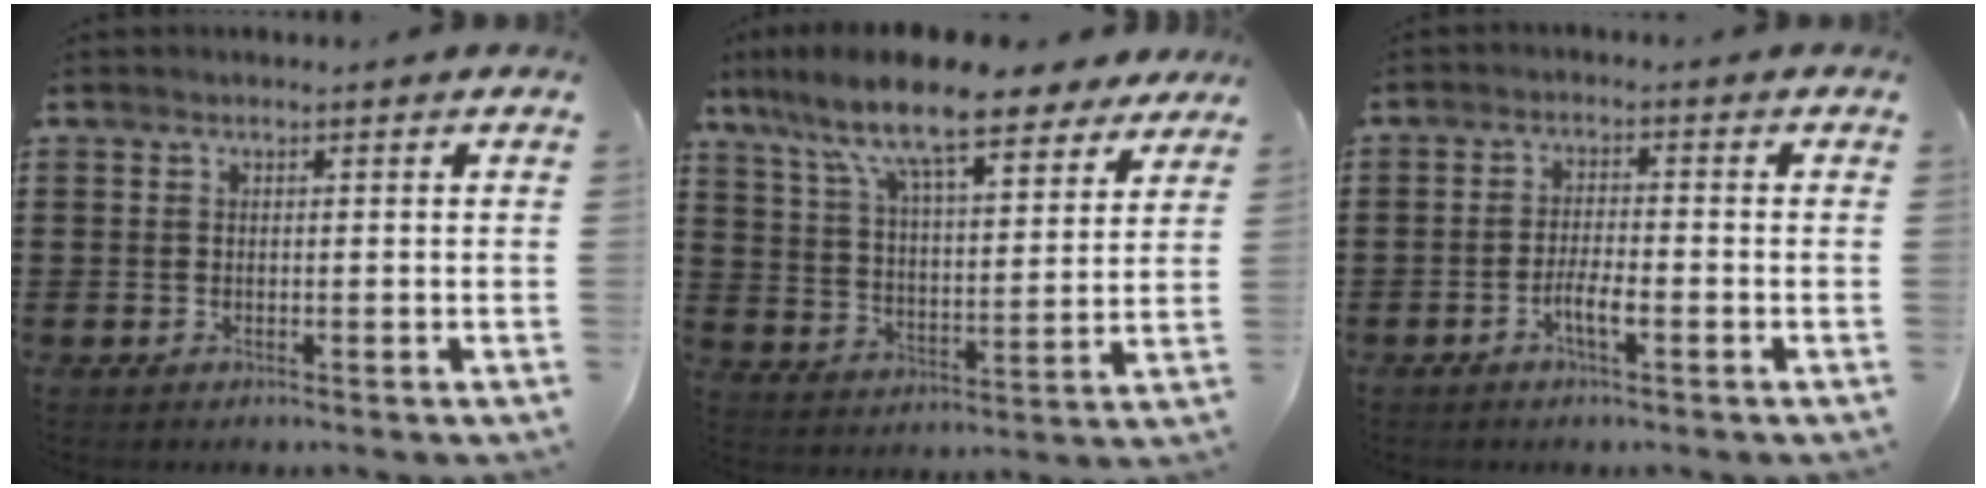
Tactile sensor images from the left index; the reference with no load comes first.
{"total": 12.5, "force": [10.1, 2.0, 7.2], "torque": [-0.167, -0.048, 0.171]}
{"total": 3.6, "force": [-1.7, 0.8, 3.0], "torque": [-0.057, 0.002, -0.032]}